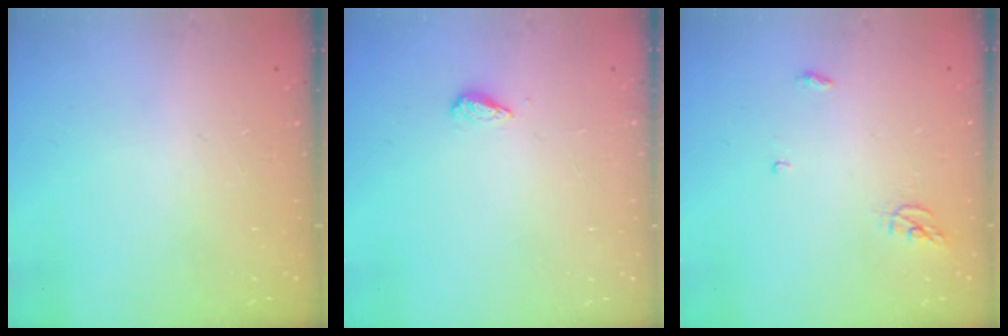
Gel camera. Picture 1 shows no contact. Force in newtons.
{"total": 2.7, "press": 2.6, "slide": 0.4}
{"total": 3.5, "press": 3.5, "slide": 0.2}